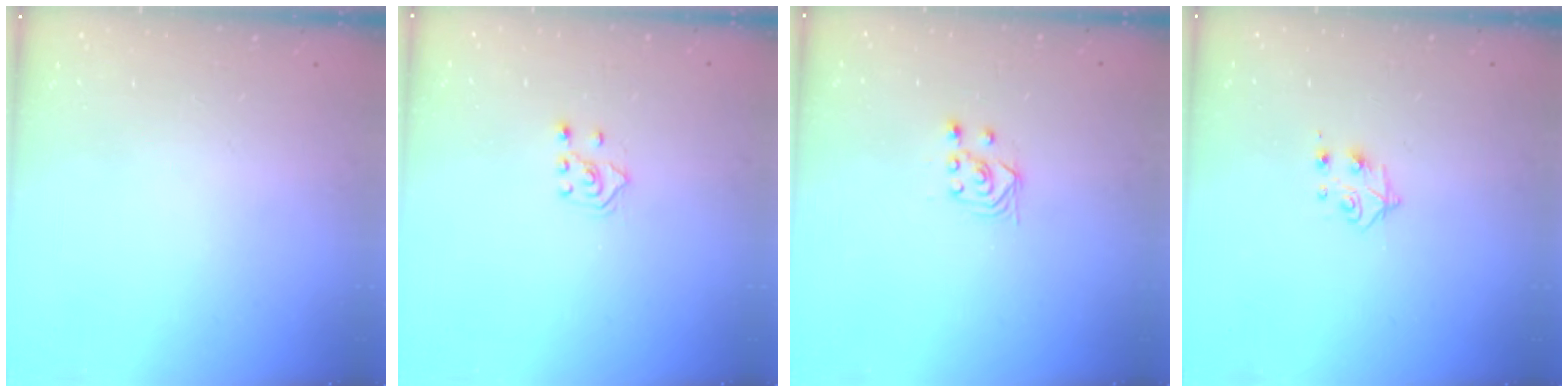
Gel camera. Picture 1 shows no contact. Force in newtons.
{"total": 4.0, "press": 3.9, "slide": 1.0}
{"total": 2.8, "press": 2.4, "slide": 1.4}
{"total": 4.4, "press": 4.4, "slide": 0.6}